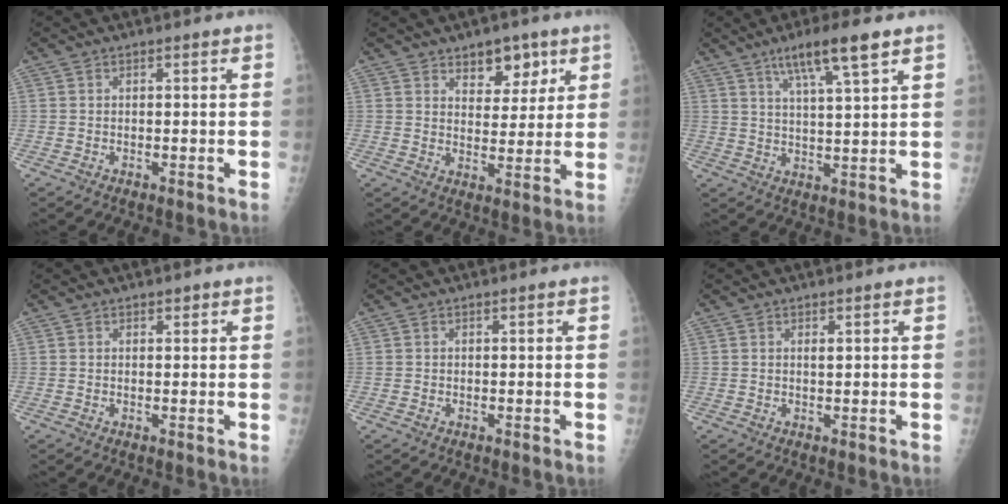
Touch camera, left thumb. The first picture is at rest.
{"total": 7.5, "force": [4.5, 4.5, 3.9], "torque": [-0.020, -0.026, 0.068]}
{"total": 9.1, "force": [5.5, 0.7, 7.2], "torque": [-0.129, -0.020, 0.097]}
{"total": 0.8, "force": [0.5, 0.5, 0.4], "torque": [0.002, -0.003, 0.006]}
{"total": 0.0}
{"total": 0.7, "force": [0.3, 0.2, 0.6], "torque": [-0.011, -0.002, 0.006]}